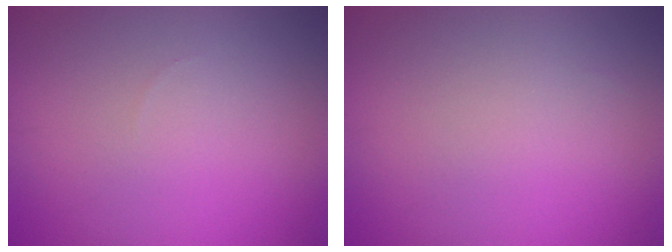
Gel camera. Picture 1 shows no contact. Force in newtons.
{"total": 0.0}